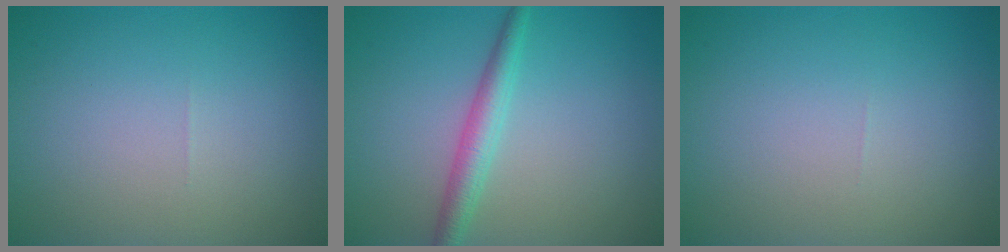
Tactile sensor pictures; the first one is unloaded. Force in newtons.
{"total": 2.7, "press": 2.6, "slide": 0.1}
{"total": 0.0}